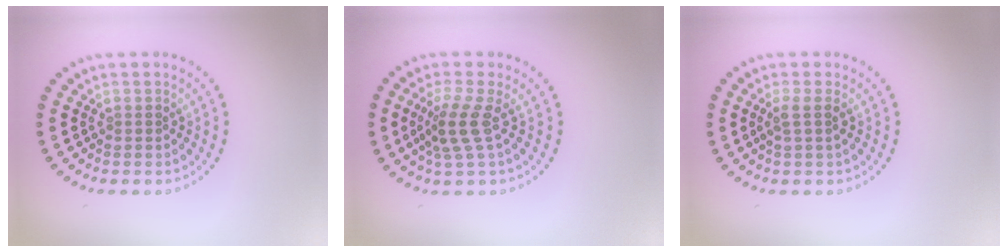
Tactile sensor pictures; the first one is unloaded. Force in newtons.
{"total": 3.0, "press": 2.3, "slide": 1.8}
{"total": 1.5, "press": 1.2, "slide": 0.8}